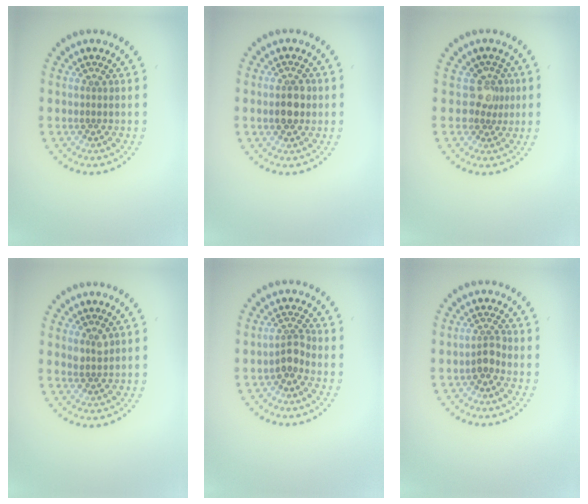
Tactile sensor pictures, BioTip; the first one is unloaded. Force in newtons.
{"total": 2.8, "press": 2.8, "slide": 0.2}
{"total": 2.1, "press": 1.7, "slide": 1.3}
{"total": 1.2, "press": 1.1, "slide": 0.5}
{"total": 2.1, "press": 1.7, "slide": 1.2}
{"total": 1.8, "press": 1.5, "slide": 1.0}